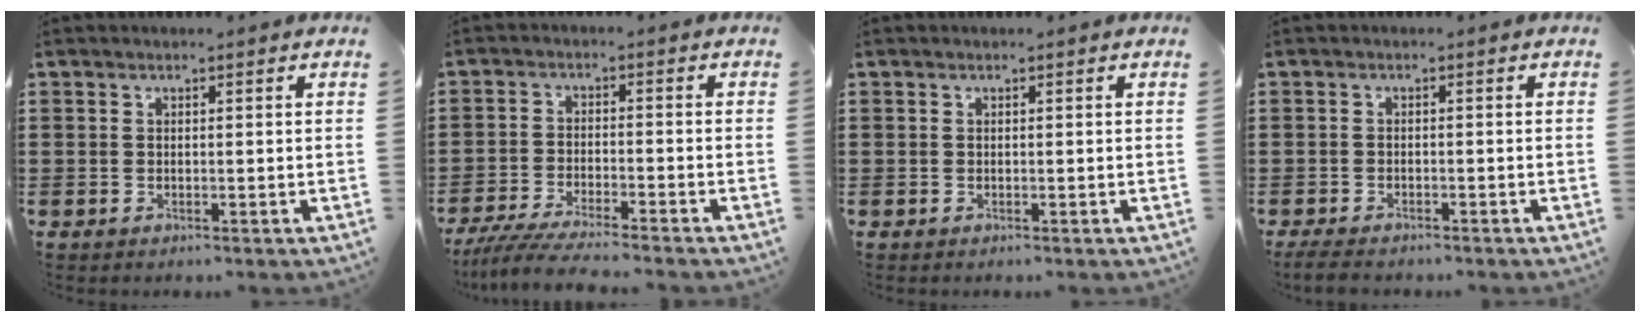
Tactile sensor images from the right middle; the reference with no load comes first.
{"total": 5.1, "force": [-4.7, 0.1, 1.9], "torque": [-0.052, -0.016, -0.096]}
{"total": 0.0}
{"total": 1.8, "force": [-1.7, 0.3, 0.5], "torque": [-0.020, 0.000, -0.038]}